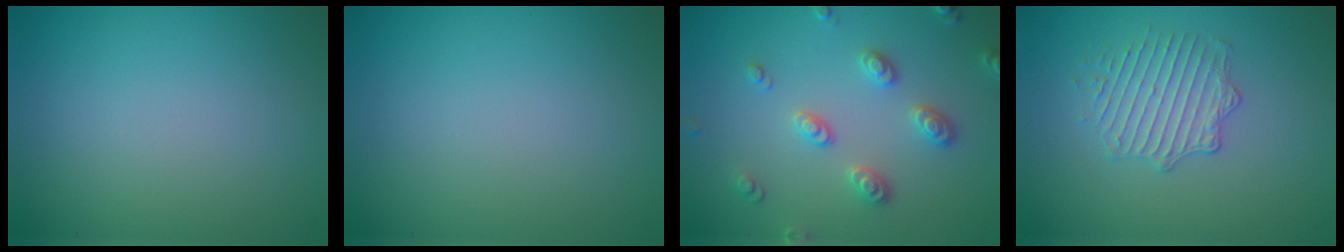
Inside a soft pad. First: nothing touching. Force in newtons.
{"total": 0.0}
{"total": 2.9, "press": 2.7, "slide": 1.1}
{"total": 2.3, "press": 1.6, "slide": 1.6}